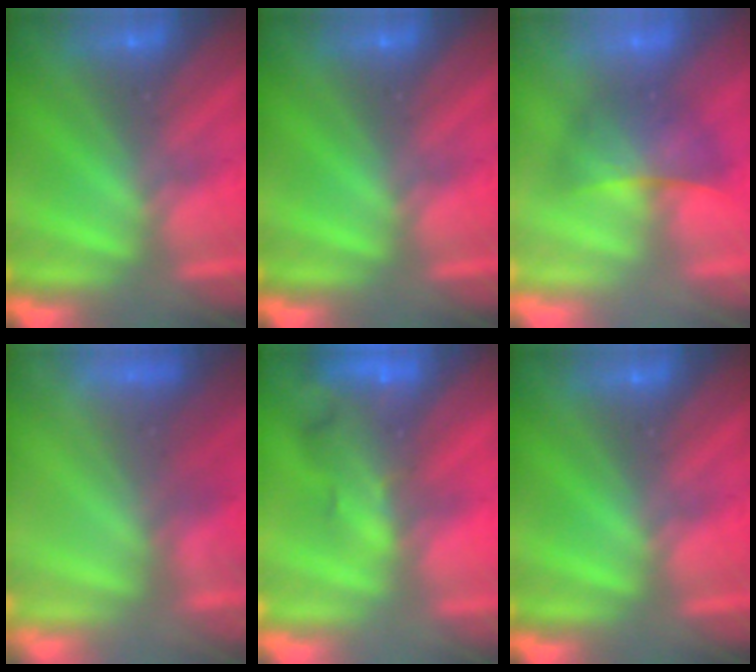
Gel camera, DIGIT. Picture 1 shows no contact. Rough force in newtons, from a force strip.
{"total": 0.0}
{"total": 2.2}
{"total": 6.9}
{"total": 7.3}
{"total": 0.0}